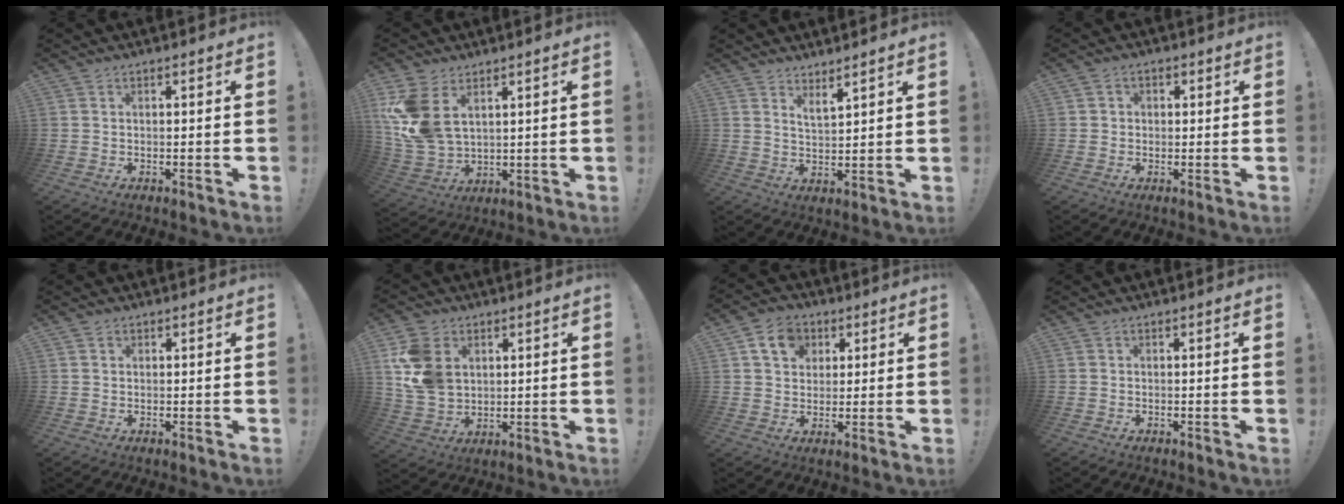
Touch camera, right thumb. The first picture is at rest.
{"total": 12.8, "force": [5.2, 8.3, 8.3], "torque": [-0.168, -0.032, 0.104]}
{"total": 4.1, "force": [3.8, 0.2, 1.5], "torque": [-0.030, -0.022, 0.066]}
{"total": 2.2, "force": [-0.2, 2.0, 0.8], "torque": [-0.001, 0.001, -0.006]}
{"total": 0.8, "force": [0.5, 0.7, 0.1], "torque": [0.005, -0.002, 0.008]}
{"total": 13.7, "force": [4.3, 10.4, 7.8], "torque": [-0.152, -0.013, 0.087]}
{"total": 9.2, "force": [3.8, 7.5, 3.8], "torque": [-0.056, -0.007, 0.073]}
{"total": 0.0}